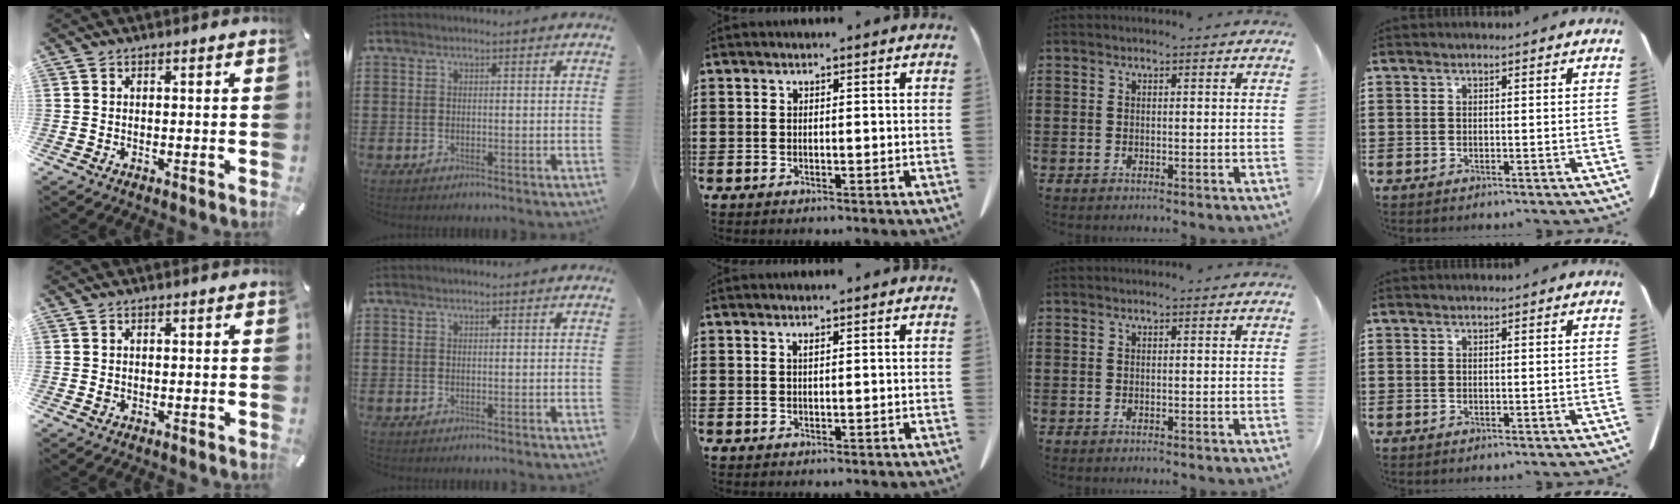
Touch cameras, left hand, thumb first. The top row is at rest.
{"thumb": {"total": 1.0, "force": [-0.1, 0.7, 0.6], "torque": [-0.012, 0.002, -0.003]}, "middle": {"total": 0.7, "force": [0.3, 0.1, 0.6], "torque": [-0.013, -0.001, 0.007]}}